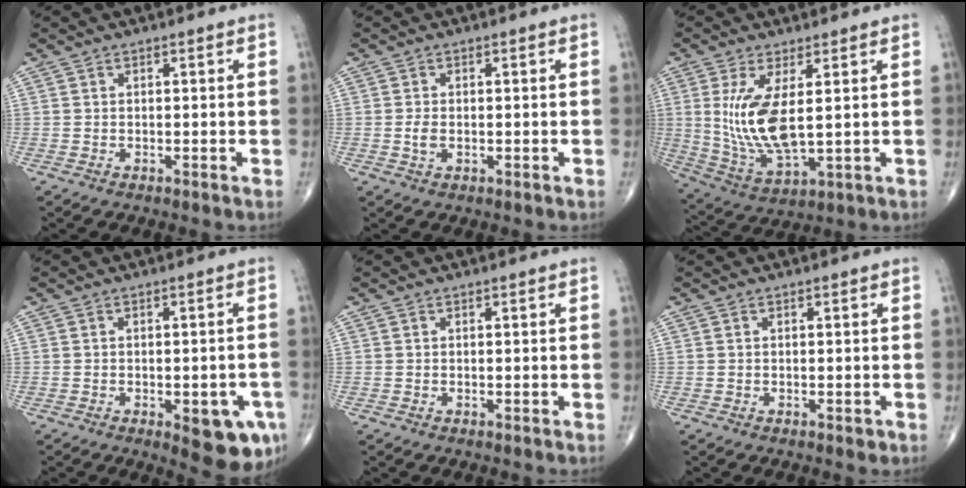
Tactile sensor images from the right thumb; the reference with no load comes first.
{"total": 2.0, "force": [-0.2, 1.1, 1.6], "torque": [-0.035, -0.002, -0.005]}
{"total": 12.2, "force": [1.8, 4.6, 11.2], "torque": [-0.235, -0.025, 0.051]}
{"total": 9.8, "force": [-3.8, 3.7, 8.2], "torque": [-0.078, 0.004, -0.037]}
{"total": 0.0}
{"total": 0.8, "force": [-0.3, 0.4, 0.6], "torque": [-0.008, -0.002, -0.003]}